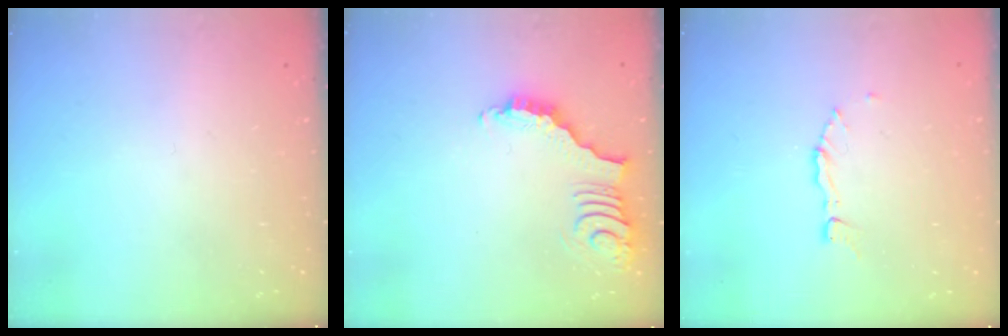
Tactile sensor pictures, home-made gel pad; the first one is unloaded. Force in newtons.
{"total": 3.9, "press": 3.9, "slide": 0.7}
{"total": 2.8, "press": 2.8, "slide": 0.2}